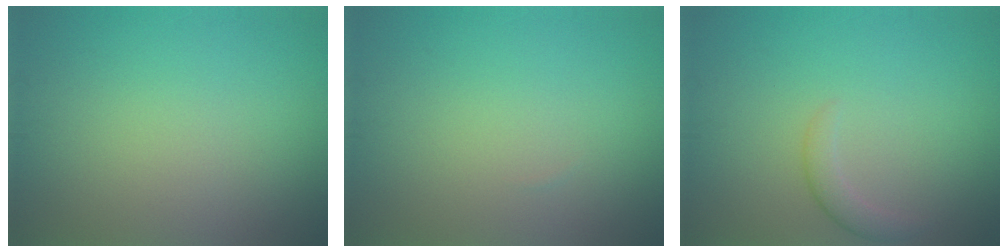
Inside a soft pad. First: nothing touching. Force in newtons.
{"total": 0.0}
{"total": 1.5, "press": 1.5, "slide": 0.1}